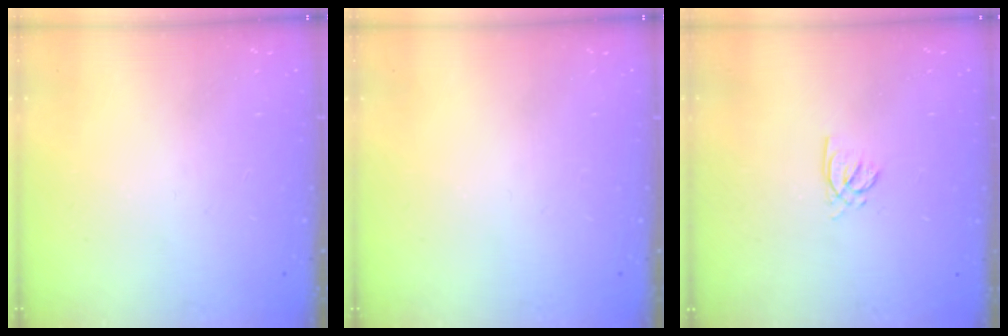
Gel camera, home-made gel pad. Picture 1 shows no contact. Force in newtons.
{"total": 0.0}
{"total": 1.5, "press": 1.5, "slide": 0.2}